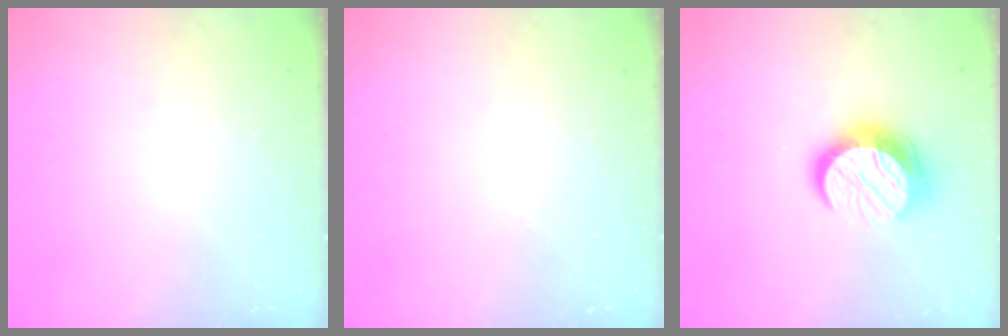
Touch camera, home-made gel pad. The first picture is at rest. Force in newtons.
{"total": 0.0}
{"total": 11.6, "press": 11.6, "slide": 0.6}